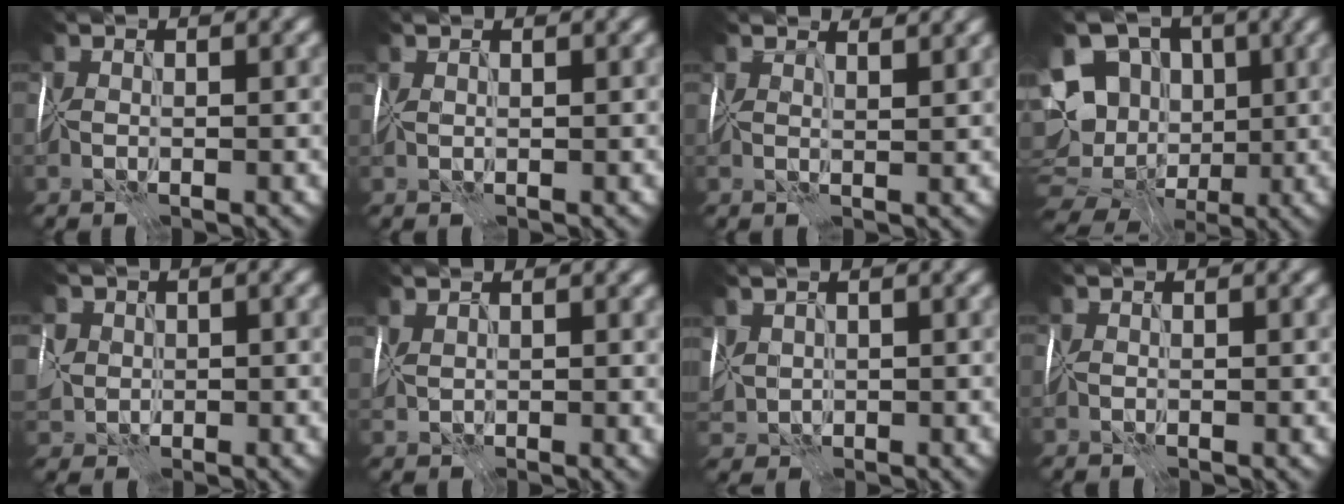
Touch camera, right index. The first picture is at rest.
{"total": 1.2, "force": [1.1, 0.3, 0.5], "torque": [-0.010, 0.005, 0.011]}
{"total": 4.8, "force": [4.0, 1.5, 2.3], "torque": [-0.022, 0.025, 0.036]}
{"total": 15.0, "force": [0.6, 12.2, 8.6], "torque": [-0.164, 0.009, 0.000]}
{"total": 5.0, "force": [0.1, 4.4, 2.4], "torque": [-0.054, 0.019, -0.014]}
{"total": 3.0, "force": [1.8, 1.0, 2.1], "torque": [-0.029, 0.014, 0.022]}
{"total": 2.6, "force": [0.8, 1.9, 1.4], "torque": [-0.044, 0.003, 0.024]}
{"total": 0.0}